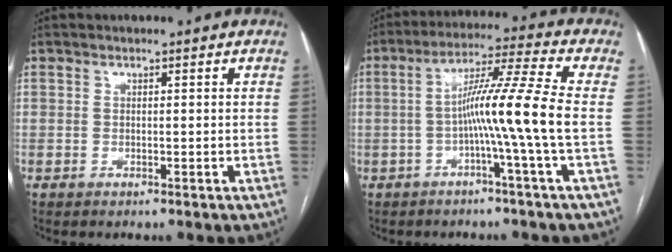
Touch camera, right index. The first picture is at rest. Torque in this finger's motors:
{"motor_torque": [1.63, -0.35, 0.67, 0.20]}